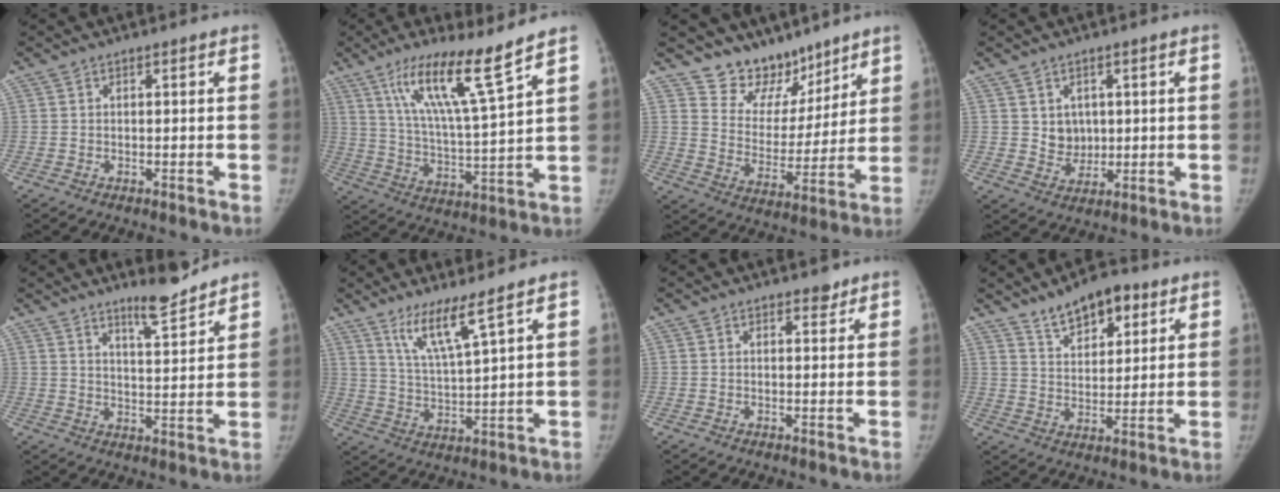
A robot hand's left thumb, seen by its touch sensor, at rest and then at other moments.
{"total": 14.3, "force": [9.3, 0.5, 10.9], "torque": [-0.190, -0.055, 0.171]}
{"total": 11.9, "force": [9.9, 6.5, 1.2], "torque": [0.040, -0.083, 0.177]}
{"total": 4.7, "force": [1.0, 4.1, 2.1], "torque": [-0.007, -0.009, 0.025]}
{"total": 7.0, "force": [6.0, 0.9, 3.6], "torque": [-0.045, -0.053, 0.096]}
{"total": 7.9, "force": [5.5, 0.1, 5.8], "torque": [-0.112, -0.045, 0.112]}
{"total": 1.4, "force": [1.1, 0.8, 0.4], "torque": [0.006, -0.007, 0.011]}
{"total": 9.9, "force": [6.3, 4.9, 5.8], "torque": [-0.063, -0.030, 0.106]}